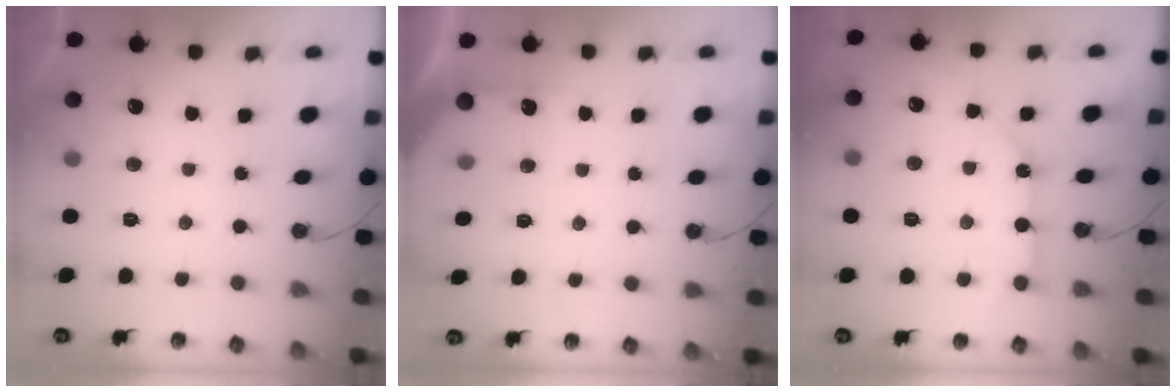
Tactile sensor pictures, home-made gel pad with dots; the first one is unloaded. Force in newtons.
{"total": 2.3, "press": 2.3, "slide": 0.2}
{"total": 9.4, "press": 9.4, "slide": 0.6}